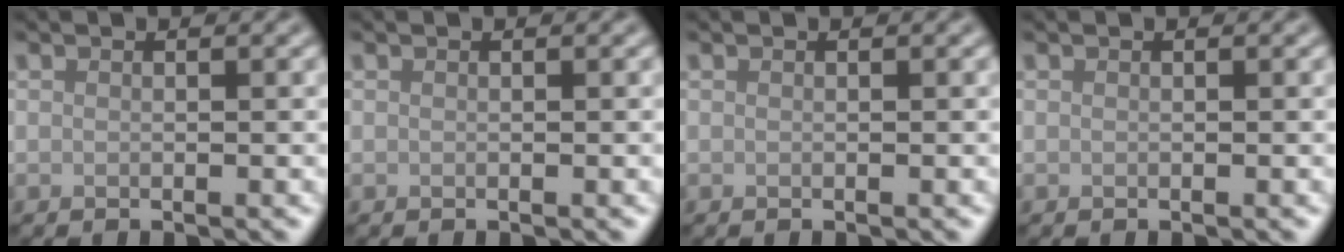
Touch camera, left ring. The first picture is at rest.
{"total": 0.0}
{"total": 0.0}
{"total": 0.0}